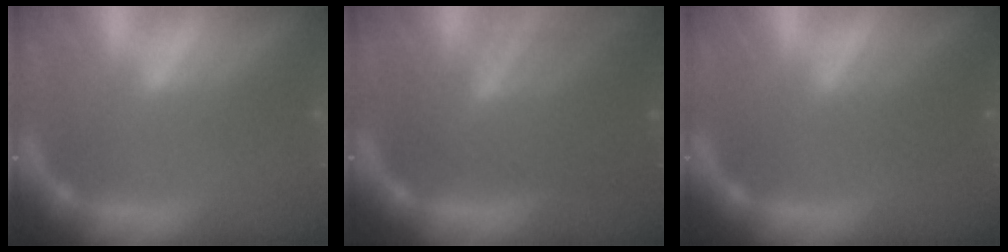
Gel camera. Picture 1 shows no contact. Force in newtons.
{"total": 7.6}
{"total": 2.5}